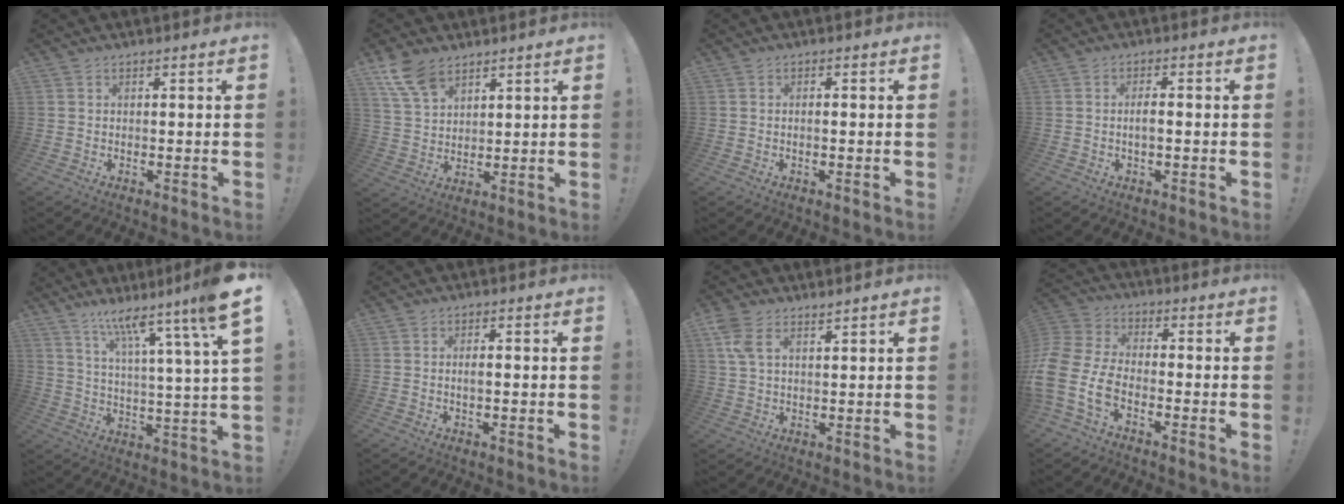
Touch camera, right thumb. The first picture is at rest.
{"total": 9.4, "force": [6.2, 5.0, 4.9], "torque": [-0.096, -0.024, 0.124]}
{"total": 1.2, "force": [-0.7, 0.1, 1.1], "torque": [-0.026, 0.005, -0.012]}
{"total": 3.1, "force": [-0.7, 0.8, 2.9], "torque": [-0.067, 0.006, -0.017]}
{"total": 13.3, "force": [8.5, -0.2, 10.3], "torque": [-0.169, -0.063, 0.118]}
{"total": 2.0, "force": [-0.4, 0.5, 1.9], "torque": [-0.034, 0.002, -0.010]}
{"total": 5.6, "force": [3.3, 2.5, 3.7], "torque": [-0.078, -0.009, 0.066]}
{"total": 13.4, "force": [-5.0, 7.8, 9.7], "torque": [-0.212, 0.022, -0.083]}